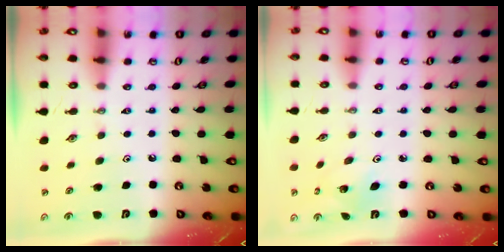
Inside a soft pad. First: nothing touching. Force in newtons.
{"total": 3.2, "press": 3.2, "slide": 0.2}